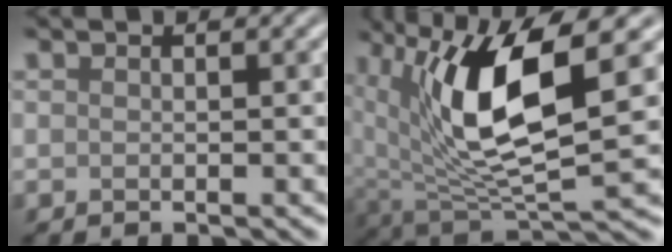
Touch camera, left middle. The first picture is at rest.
{"total": 10.8, "force": [3.0, 3.8, 9.6], "torque": [-0.191, -0.005, 0.057]}